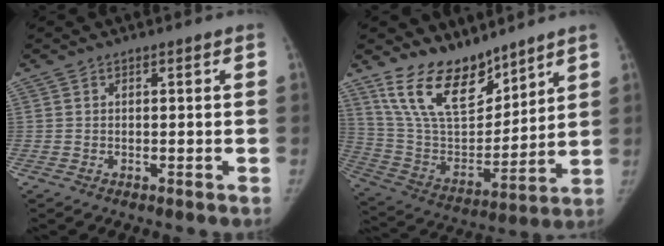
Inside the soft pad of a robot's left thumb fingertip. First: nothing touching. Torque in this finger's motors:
{"motor_torque": [0.49, -0.05, 1.47, -1.31, 0.35]}